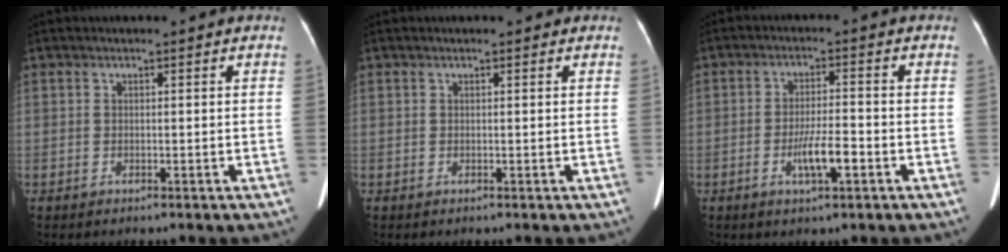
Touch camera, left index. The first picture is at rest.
{"total": 0.8, "force": [0.6, 0.4, 0.3], "torque": [-0.007, 0.010, 0.005]}
{"total": 5.1, "force": [-2.1, 0.7, 4.6], "torque": [-0.086, -0.003, -0.039]}